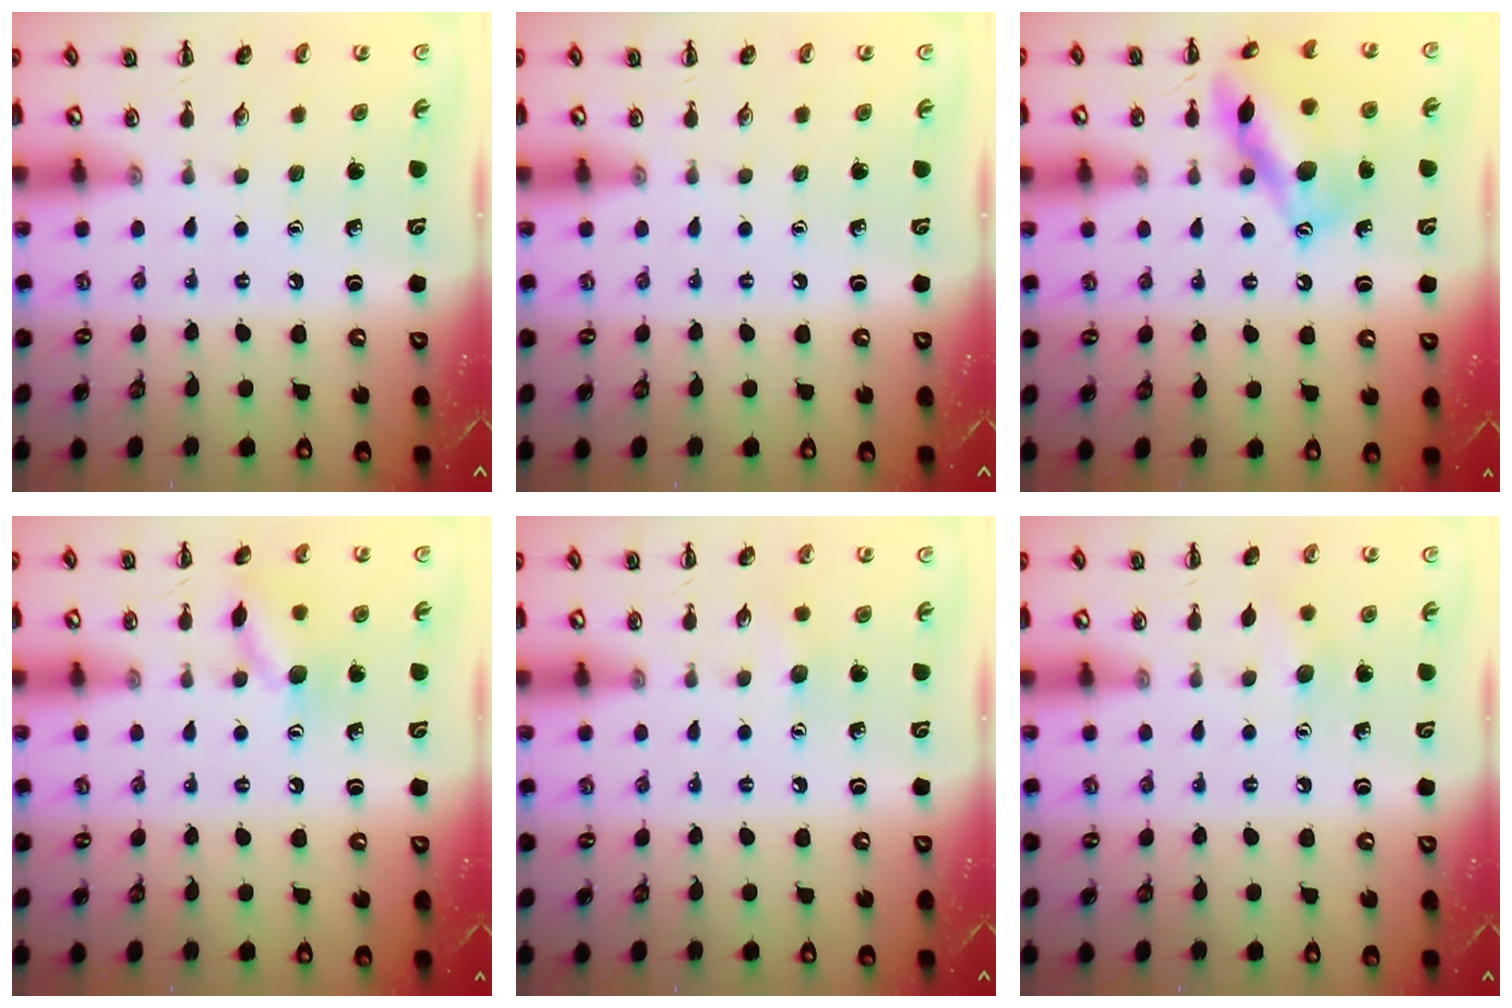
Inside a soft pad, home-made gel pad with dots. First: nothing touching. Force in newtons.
{"total": 0.0}
{"total": 15.6, "press": 15.5, "slide": 1.6}
{"total": 9.5, "press": 9.5, "slide": 0.5}
{"total": 5.1, "press": 4.9, "slide": 1.2}
{"total": 5.4, "press": 5.3, "slide": 1.3}